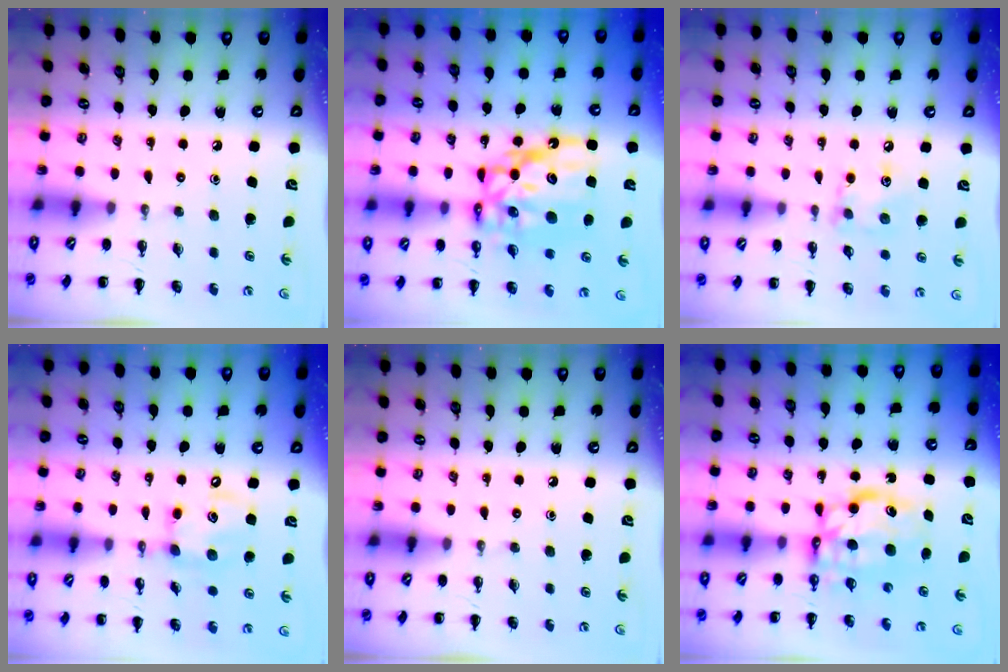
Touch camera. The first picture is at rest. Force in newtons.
{"total": 13.2, "press": 12.7, "slide": 3.6}
{"total": 7.0, "press": 7.0, "slide": 0.7}
{"total": 10.9, "press": 10.7, "slide": 2.0}
{"total": 0.0}
{"total": 7.9, "press": 7.7, "slide": 1.4}